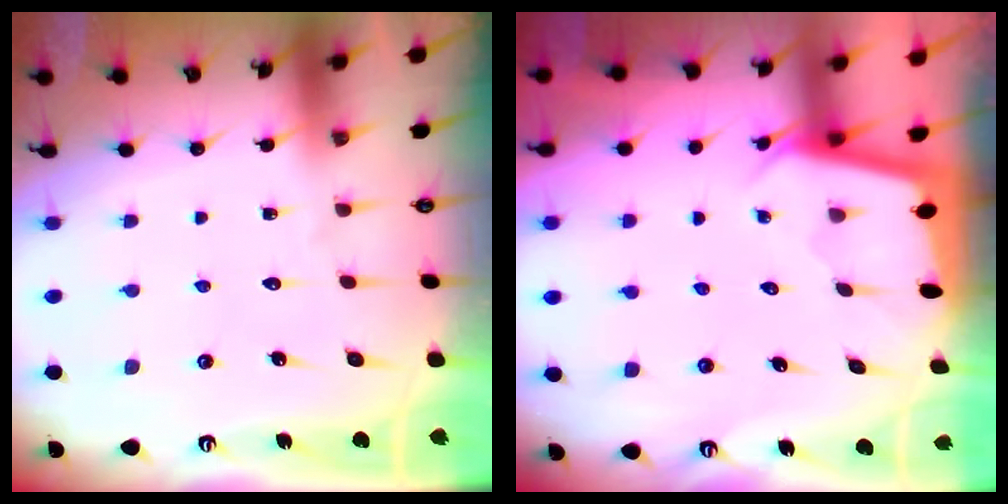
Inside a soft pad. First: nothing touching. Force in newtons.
{"total": 1.8, "press": 1.8, "slide": 0.1}